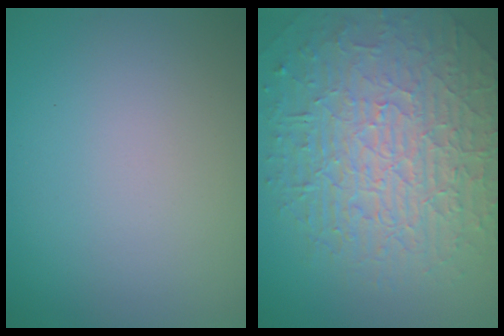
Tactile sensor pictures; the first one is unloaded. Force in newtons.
{"total": 10.1, "press": 6.5, "slide": 7.7}